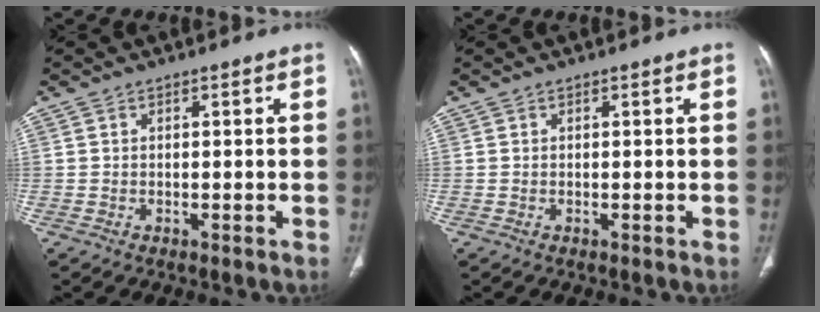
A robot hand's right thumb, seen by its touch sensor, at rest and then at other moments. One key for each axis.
{"total": 0.0}